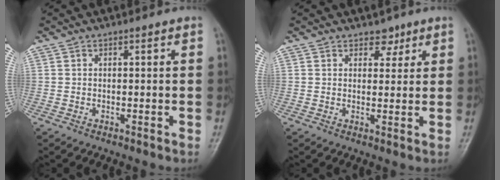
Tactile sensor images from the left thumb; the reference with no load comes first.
{"total": 2.6, "force": [1.9, 1.6, 0.8], "torque": [0.010, -0.010, 0.024]}